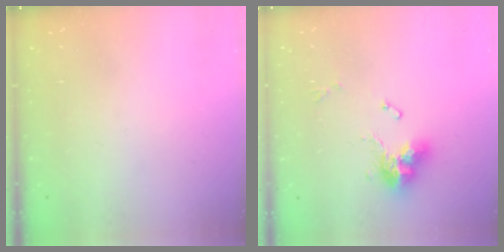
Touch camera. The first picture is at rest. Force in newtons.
{"total": 11.1, "press": 11.0, "slide": 1.1}